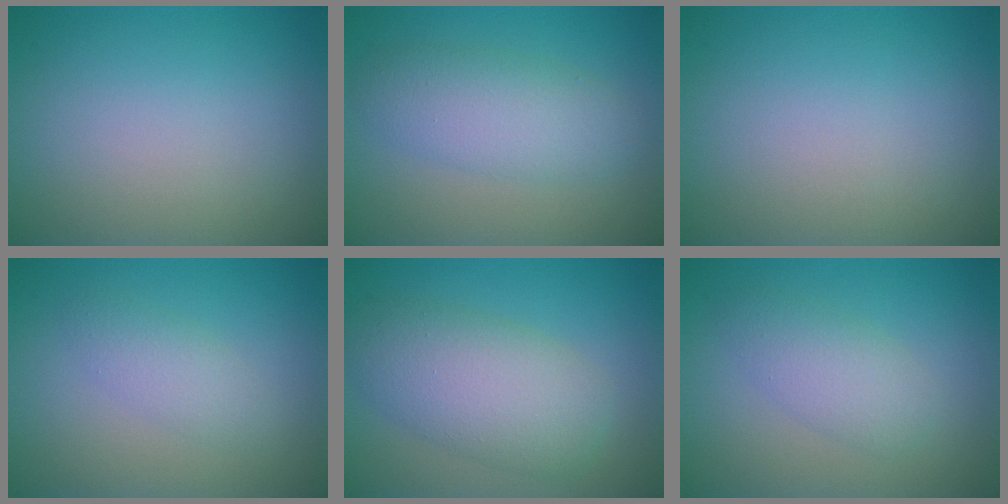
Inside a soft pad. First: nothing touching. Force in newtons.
{"total": 4.3, "press": 4.3, "slide": 0.1}
{"total": 0.0}
{"total": 3.2, "press": 3.2, "slide": 0.2}
{"total": 6.4, "press": 6.4, "slide": 0.2}
{"total": 3.0, "press": 3.0, "slide": 0.1}